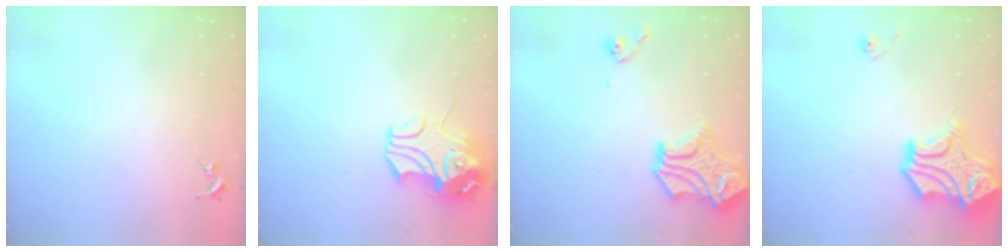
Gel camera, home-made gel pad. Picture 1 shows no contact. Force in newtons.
{"total": 12.0, "press": 11.8, "slide": 2.0}
{"total": 17.1, "press": 17.0, "slide": 1.5}
{"total": 21.1, "press": 21.0, "slide": 2.6}